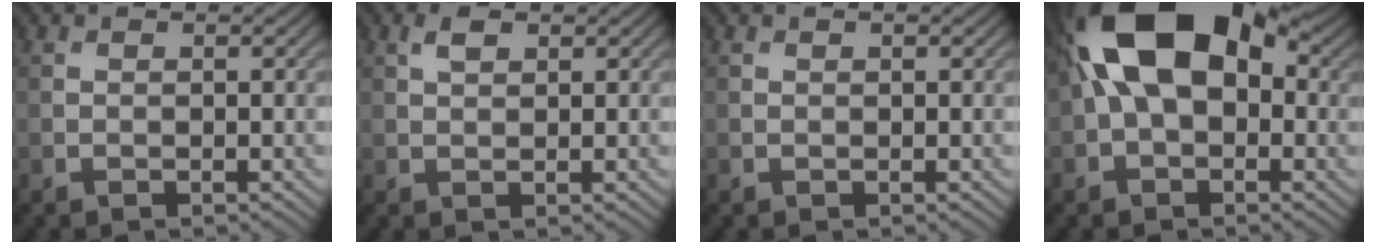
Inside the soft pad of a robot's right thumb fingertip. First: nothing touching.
{"total": 1.9, "force": [1.0, 0.9, 1.3], "torque": [-0.029, 0.006, 0.018]}
{"total": 0.0}
{"total": 16.8, "force": [3.0, 10.5, 12.7], "torque": [-0.211, 0.027, 0.036]}